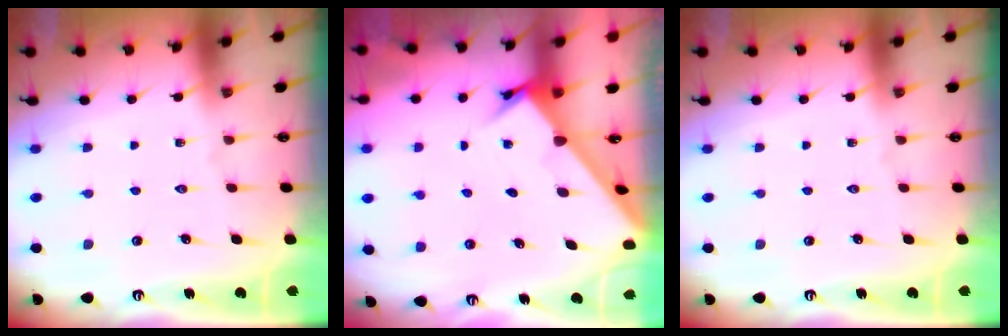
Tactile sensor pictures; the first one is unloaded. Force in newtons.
{"total": 2.6, "press": 2.6, "slide": 0.3}
{"total": 0.0}